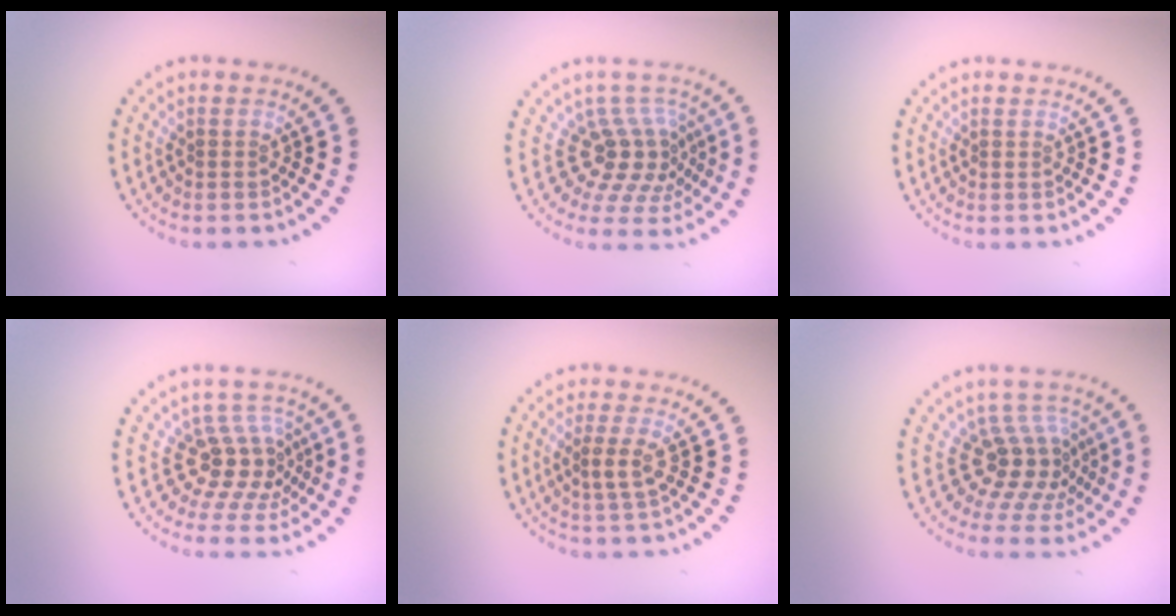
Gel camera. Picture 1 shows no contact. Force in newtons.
{"total": 4.3, "press": 3.0, "slide": 3.1}
{"total": 0.0}
{"total": 4.1, "press": 2.8, "slide": 2.9}
{"total": 1.7, "press": 1.5, "slide": 0.9}
{"total": 4.3, "press": 3.0, "slide": 3.1}